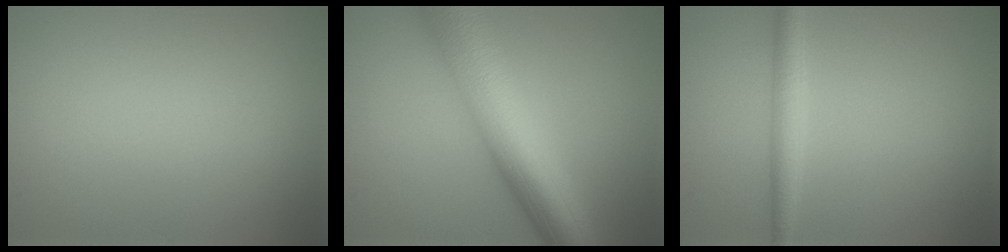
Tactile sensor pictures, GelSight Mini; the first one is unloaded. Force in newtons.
{"total": 11.2, "press": 11.2, "slide": 0.2}
{"total": 2.3, "press": 2.3, "slide": 0.0}